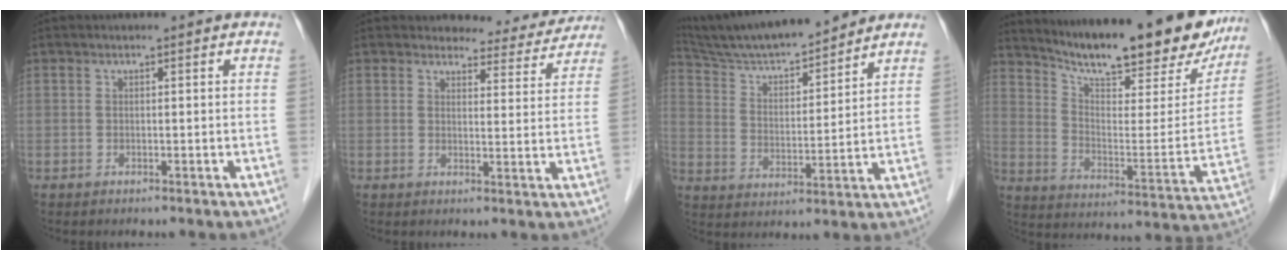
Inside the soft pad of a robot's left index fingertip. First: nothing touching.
{"total": 7.6, "force": [7.2, 2.3, 0.6], "torque": [0.008, -0.020, 0.072]}
{"total": 16.6, "force": [15.1, 1.8, 6.6], "torque": [-0.117, 0.007, 0.254]}
{"total": 25.1, "force": [21.2, 5.2, 12.3], "torque": [-0.187, -0.043, 0.287]}